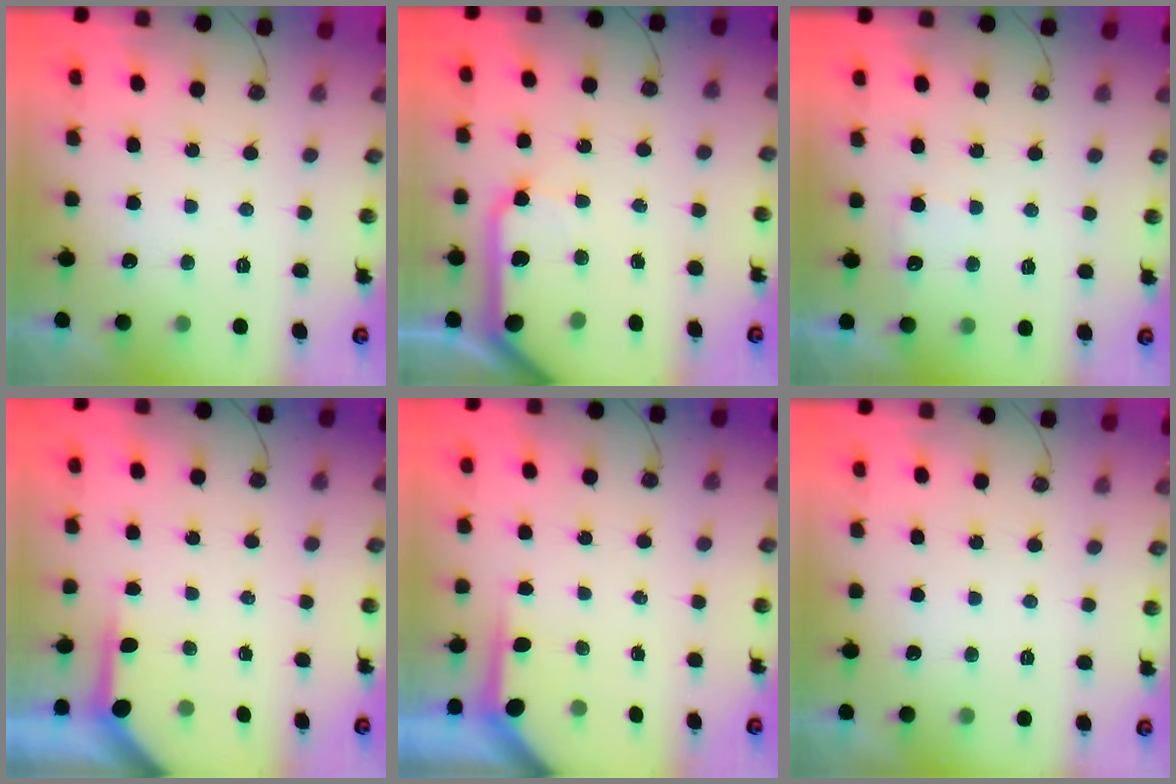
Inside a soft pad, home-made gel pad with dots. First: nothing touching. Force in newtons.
{"total": 13.9, "press": 13.9, "slide": 1.2}
{"total": 4.6, "press": 4.5, "slide": 0.5}
{"total": 3.8, "press": 3.8, "slide": 0.3}
{"total": 3.9, "press": 3.8, "slide": 0.4}
{"total": 0.0}